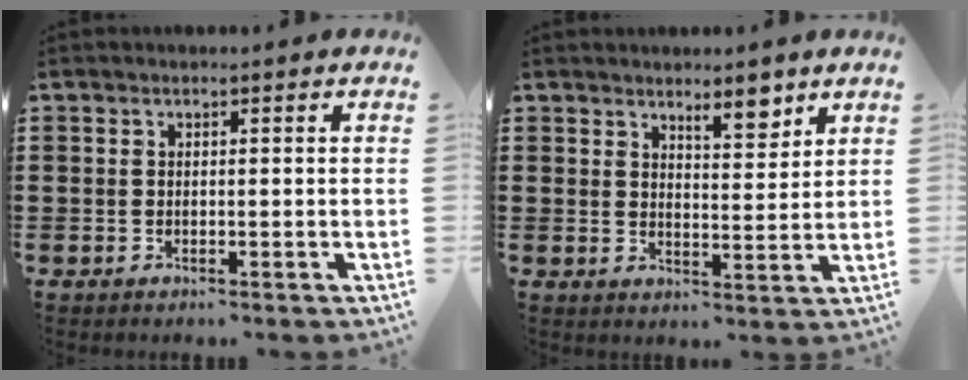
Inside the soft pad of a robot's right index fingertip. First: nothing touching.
{"total": 4.9, "force": [4.0, 1.4, 2.5], "torque": [-0.032, -0.011, 0.066]}